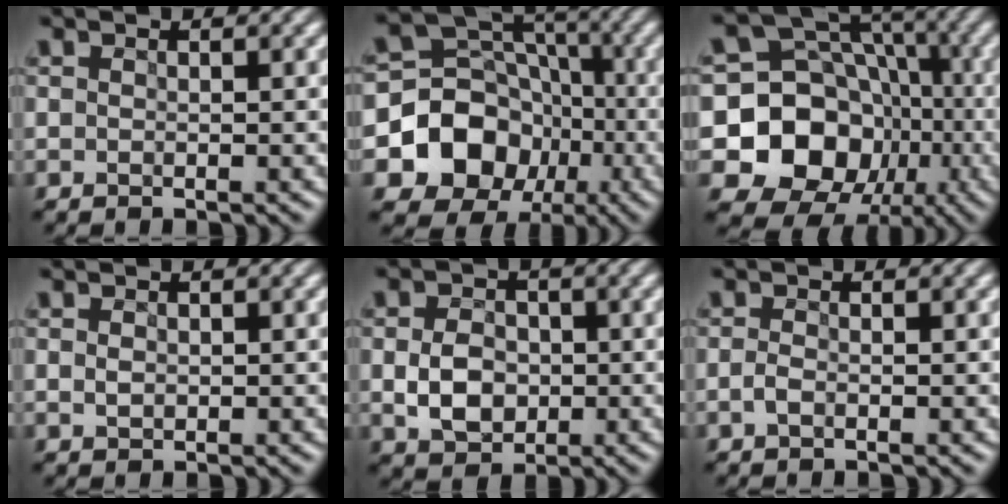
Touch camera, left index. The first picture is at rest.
{"total": 9.9, "force": [-2.9, 8.3, 4.6], "torque": [-0.092, 0.002, -0.053]}
{"total": 13.0, "force": [-2.8, 11.0, 6.2], "torque": [-0.118, -0.009, -0.064]}
{"total": 0.7, "force": [0.0, 0.5, 0.5], "torque": [-0.011, 0.002, 0.005]}
{"total": 3.7, "force": [-0.7, 2.7, 2.4], "torque": [-0.052, 0.002, -0.005]}
{"total": 0.7, "force": [-0.5, 0.0, 0.5], "torque": [-0.016, 0.005, -0.005]}